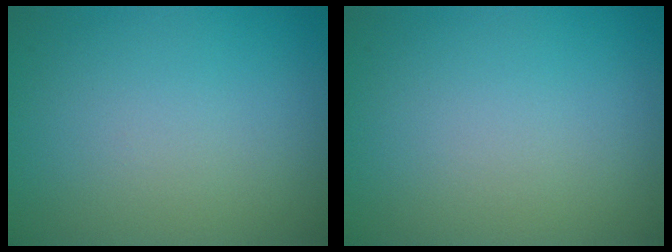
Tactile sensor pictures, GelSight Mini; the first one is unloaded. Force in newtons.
{"total": 0.0}